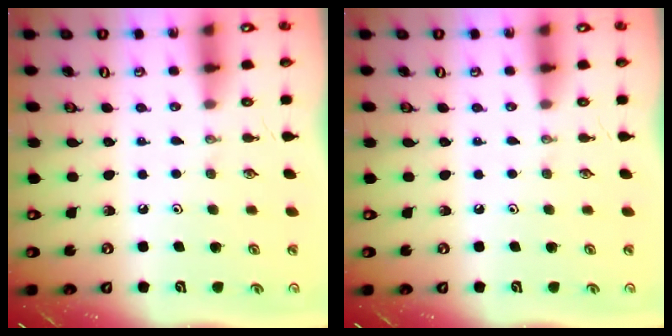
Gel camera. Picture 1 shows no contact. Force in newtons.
{"total": 0.0}